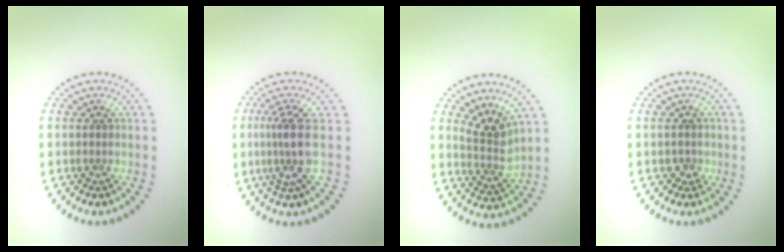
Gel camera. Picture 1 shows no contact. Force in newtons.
{"total": 3.2, "press": 2.4, "slide": 2.1}
{"total": 2.9, "press": 2.1, "slide": 2.0}
{"total": 0.9, "press": 0.8, "slide": 0.5}